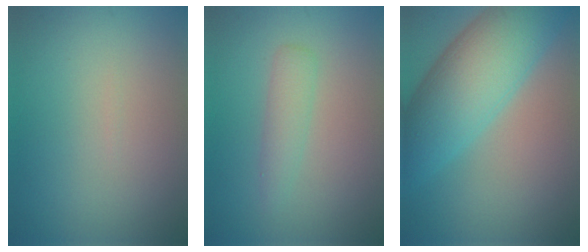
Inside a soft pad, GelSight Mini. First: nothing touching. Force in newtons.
{"total": 1.8, "press": 1.8, "slide": 0.1}
{"total": 9.6, "press": 9.6, "slide": 0.3}